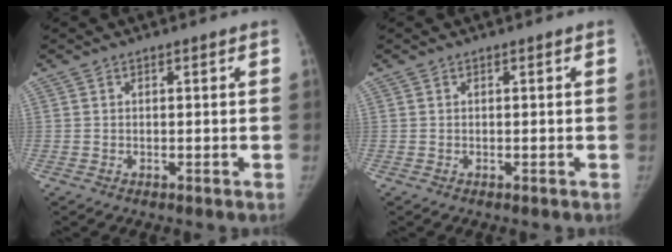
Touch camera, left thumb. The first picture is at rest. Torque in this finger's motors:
{"motor_torque": [0.00, 0.00, 0.13, -0.13, 0.00]}